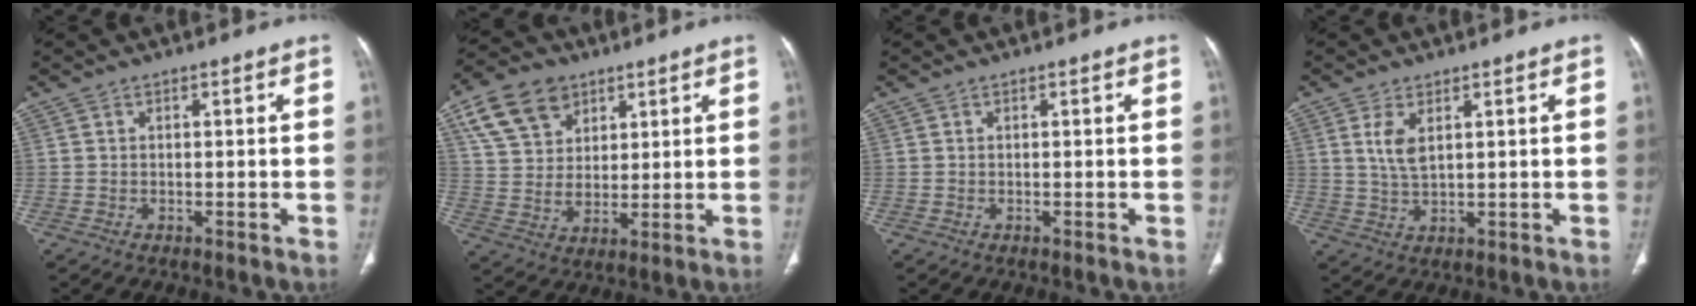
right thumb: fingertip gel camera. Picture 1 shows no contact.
{"total": 13.4, "force": [6.6, 9.5, 6.7], "torque": [-0.106, -0.014, 0.129]}
{"total": 0.0}
{"total": 4.7, "force": [1.8, 2.1, 3.8], "torque": [-0.077, -0.010, 0.044]}